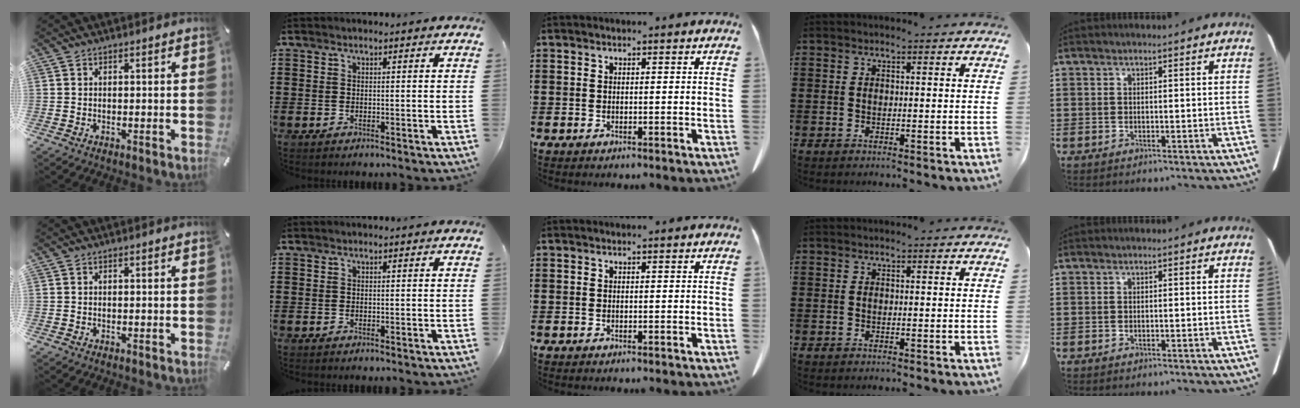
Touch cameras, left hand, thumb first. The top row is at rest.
{}